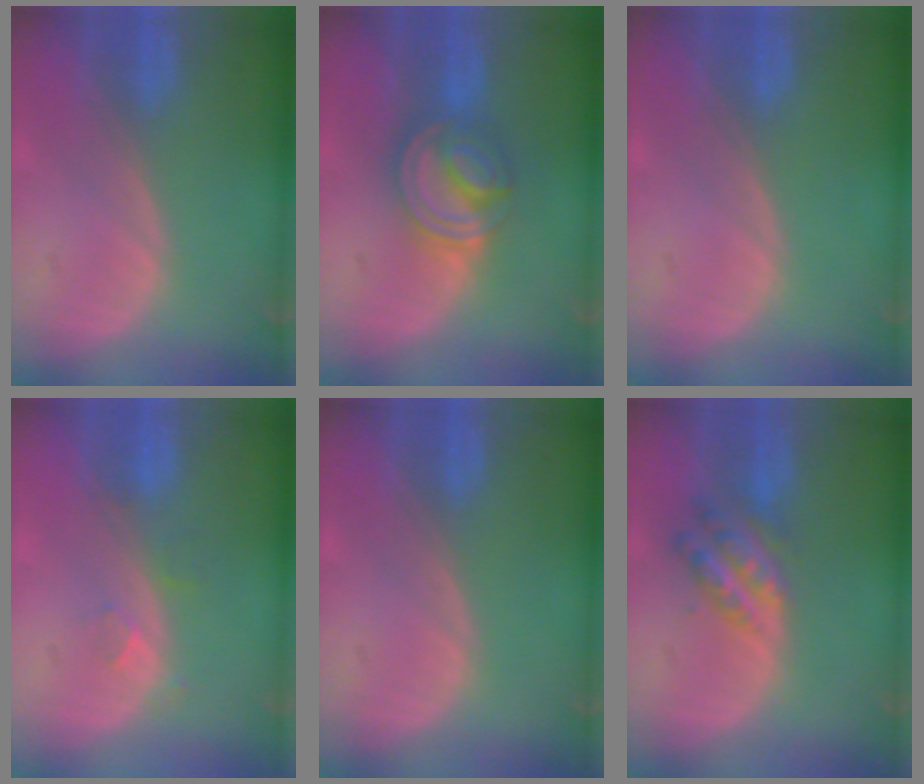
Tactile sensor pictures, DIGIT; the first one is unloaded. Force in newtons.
{"total": 6.8, "press": 6.2, "slide": 2.6}
{"total": 0.0}
{"total": 2.3, "press": 2.0, "slide": 1.1}
{"total": 0.0}
{"total": 5.9, "press": 5.1, "slide": 2.8}